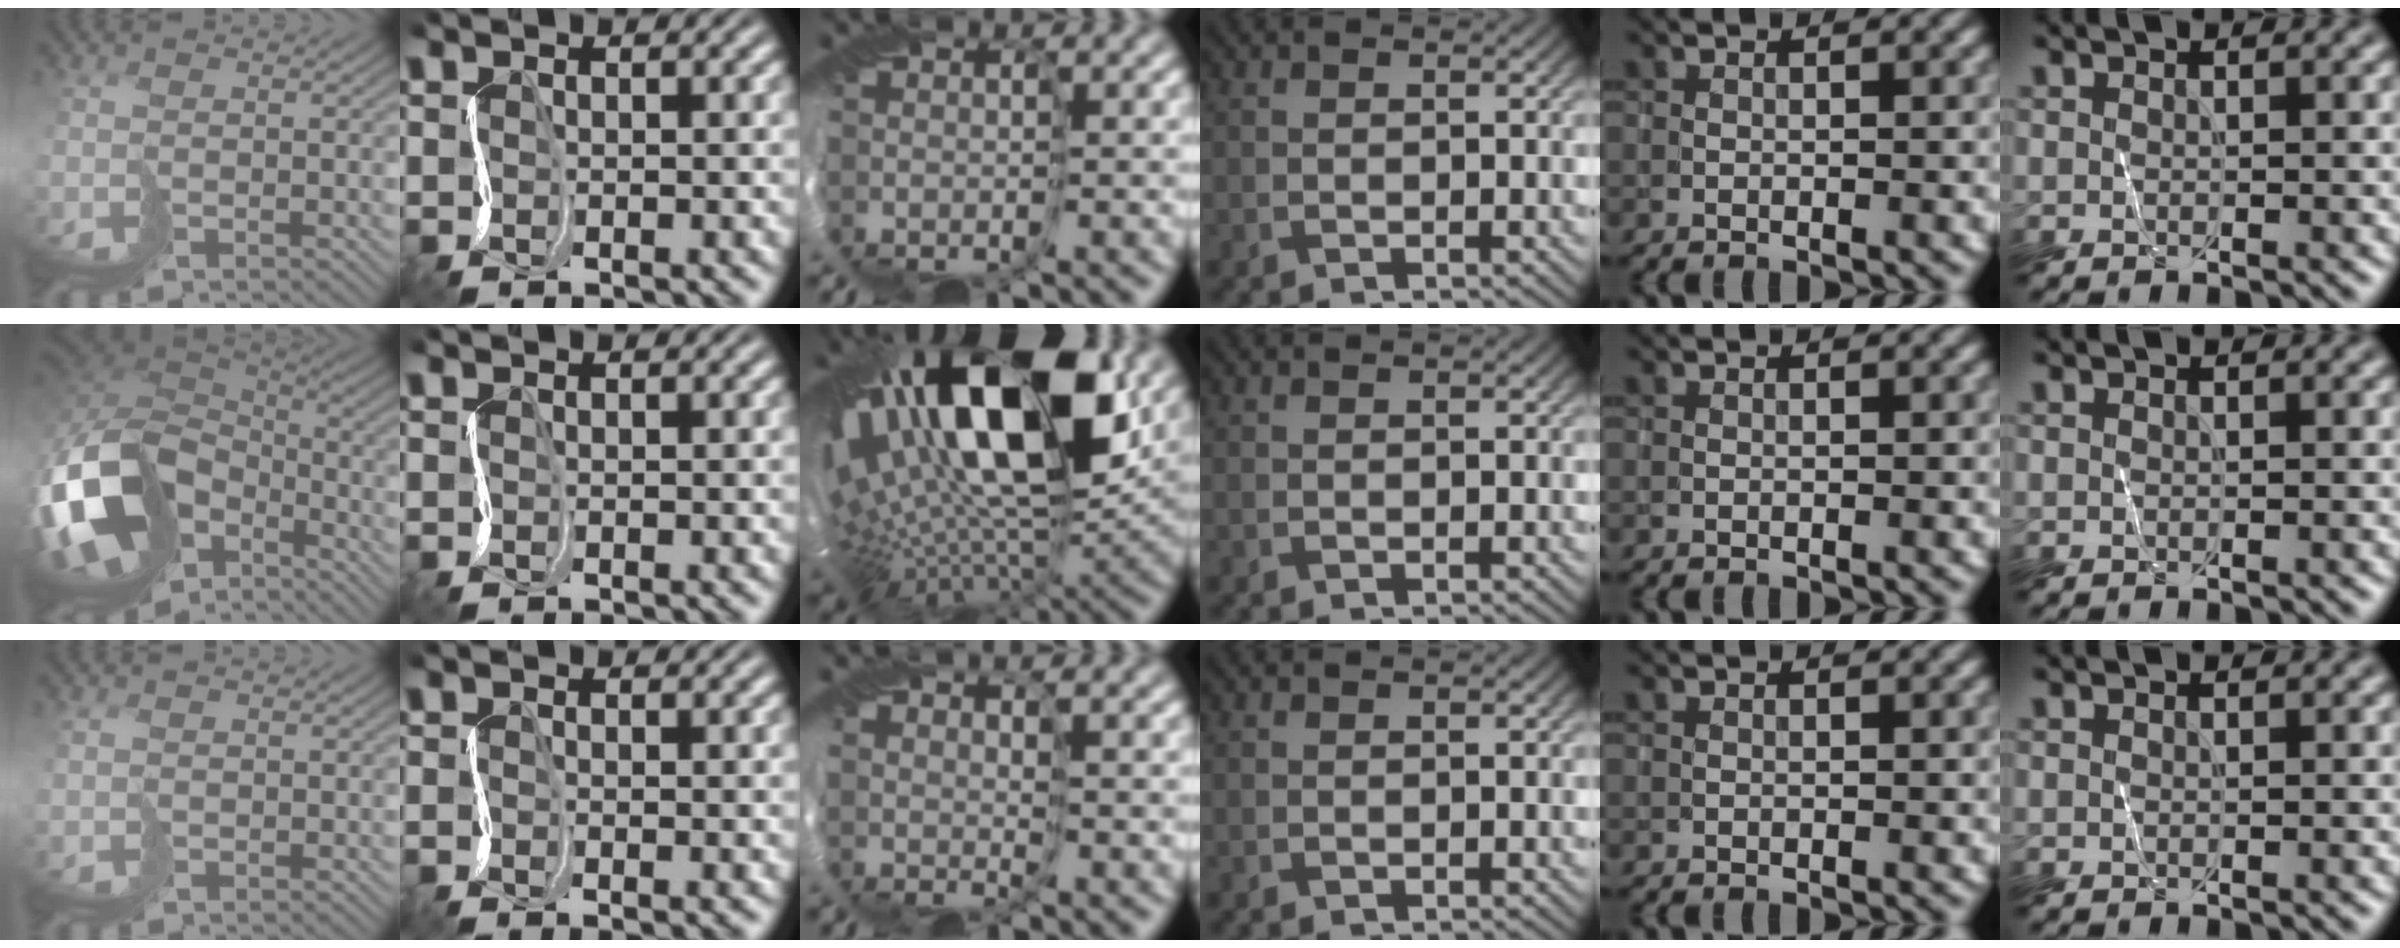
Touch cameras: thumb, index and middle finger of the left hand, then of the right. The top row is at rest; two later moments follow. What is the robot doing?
{"motion": "cut", "object": "bubble wrap"}